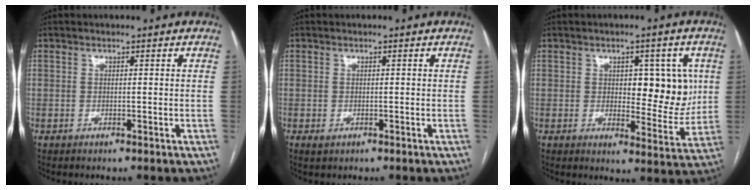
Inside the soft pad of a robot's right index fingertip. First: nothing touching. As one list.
[{"total": 0.9, "force": [-0.4, 0.7, 0.6], "torque": [-0.009, 0.000, -0.002]}, {"total": 9.2, "force": [1.6, 4.2, 8.0], "torque": [-0.091, 0.005, 0.028]}]